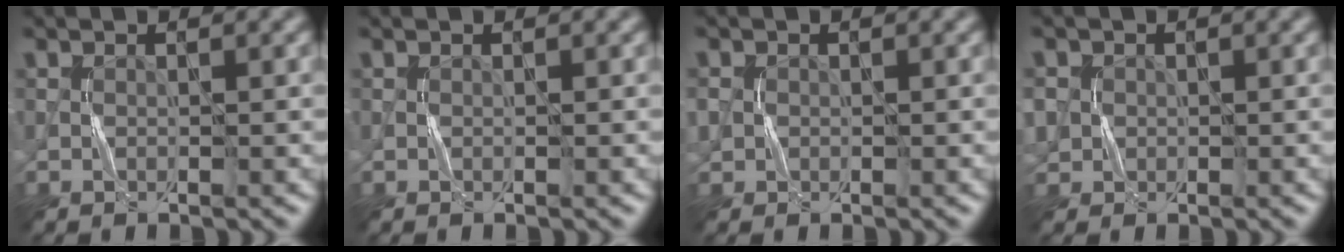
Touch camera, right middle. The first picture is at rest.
{"total": 0.0}
{"total": 1.5, "force": [0.1, 1.4, 0.4], "torque": [-0.008, -0.001, -0.002]}
{"total": 2.8, "force": [0.2, 2.7, 0.9], "torque": [-0.024, 0.012, 0.000]}